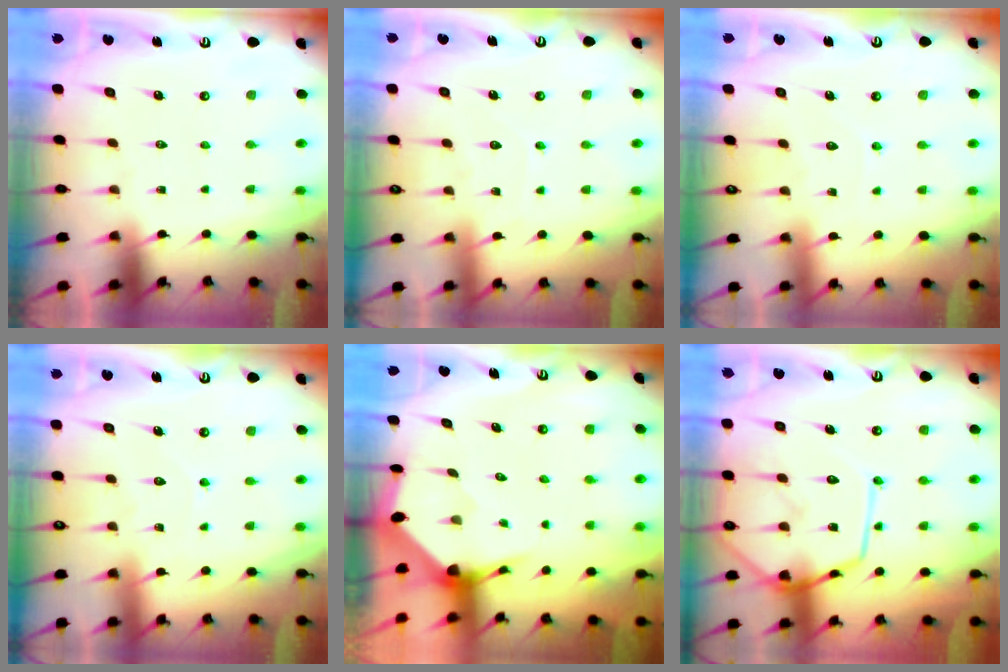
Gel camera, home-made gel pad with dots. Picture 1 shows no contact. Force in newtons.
{"total": 5.0, "press": 5.0, "slide": 0.5}
{"total": 4.9, "press": 4.9, "slide": 0.4}
{"total": 5.5, "press": 5.5, "slide": 0.5}
{"total": 3.5, "press": 3.4, "slide": 0.5}
{"total": 15.7, "press": 15.6, "slide": 1.4}